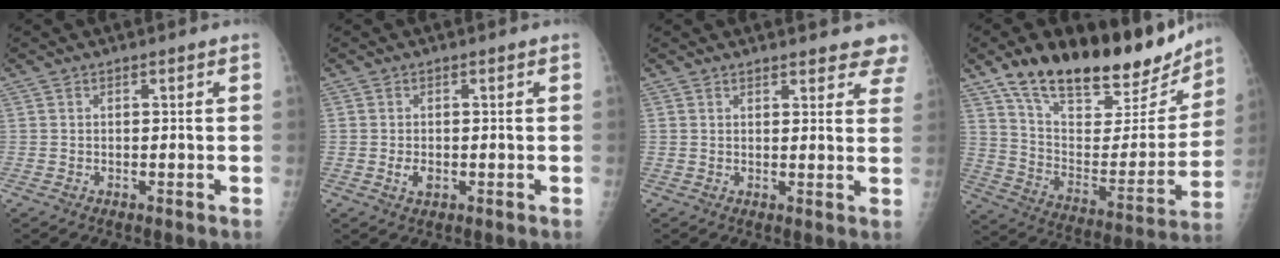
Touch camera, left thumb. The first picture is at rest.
{"total": 2.0, "force": [-0.3, 1.3, 1.5], "torque": [-0.026, -0.001, -0.004]}
{"total": 8.6, "force": [7.7, 2.7, 2.7], "torque": [0.013, -0.028, 0.068]}
{"total": 27.9, "force": [20.6, 11.2, 15.2], "torque": [-0.201, -0.070, 0.323]}